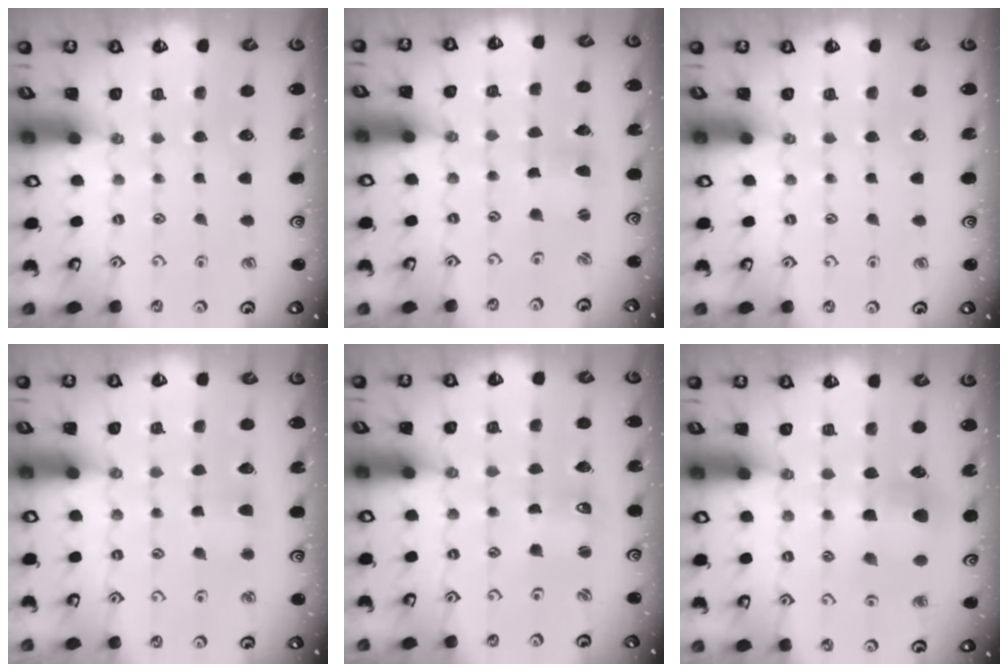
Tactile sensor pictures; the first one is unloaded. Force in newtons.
{"total": 1.3, "press": 1.3, "slide": 0.1}
{"total": 0.0}
{"total": 3.5, "press": 3.5, "slide": 0.7}
{"total": 1.9, "press": 1.9, "slide": 0.3}
{"total": 6.6, "press": 6.5, "slide": 0.6}